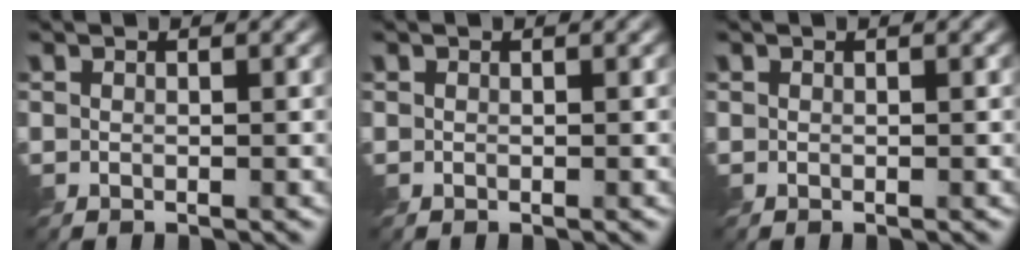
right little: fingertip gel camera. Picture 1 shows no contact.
{"total": 0.0}
{"total": 0.0}